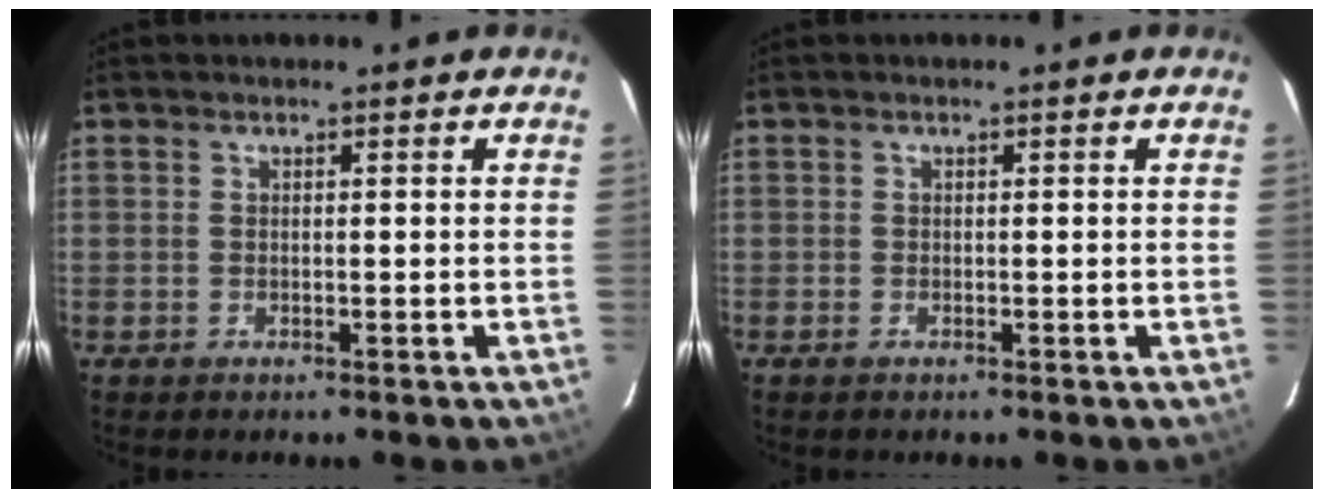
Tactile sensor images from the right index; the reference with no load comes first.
{"total": 0.6, "force": [-0.4, 0.4, 0.2], "torque": [-0.007, -0.001, -0.009]}